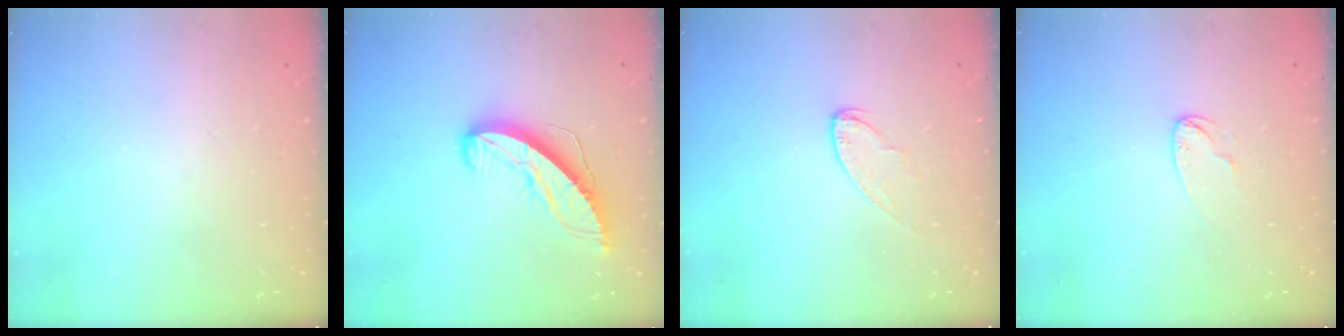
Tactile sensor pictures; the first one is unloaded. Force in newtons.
{"total": 10.6, "press": 10.6, "slide": 0.8}
{"total": 4.9, "press": 4.9, "slide": 0.4}
{"total": 4.8, "press": 4.8, "slide": 0.4}